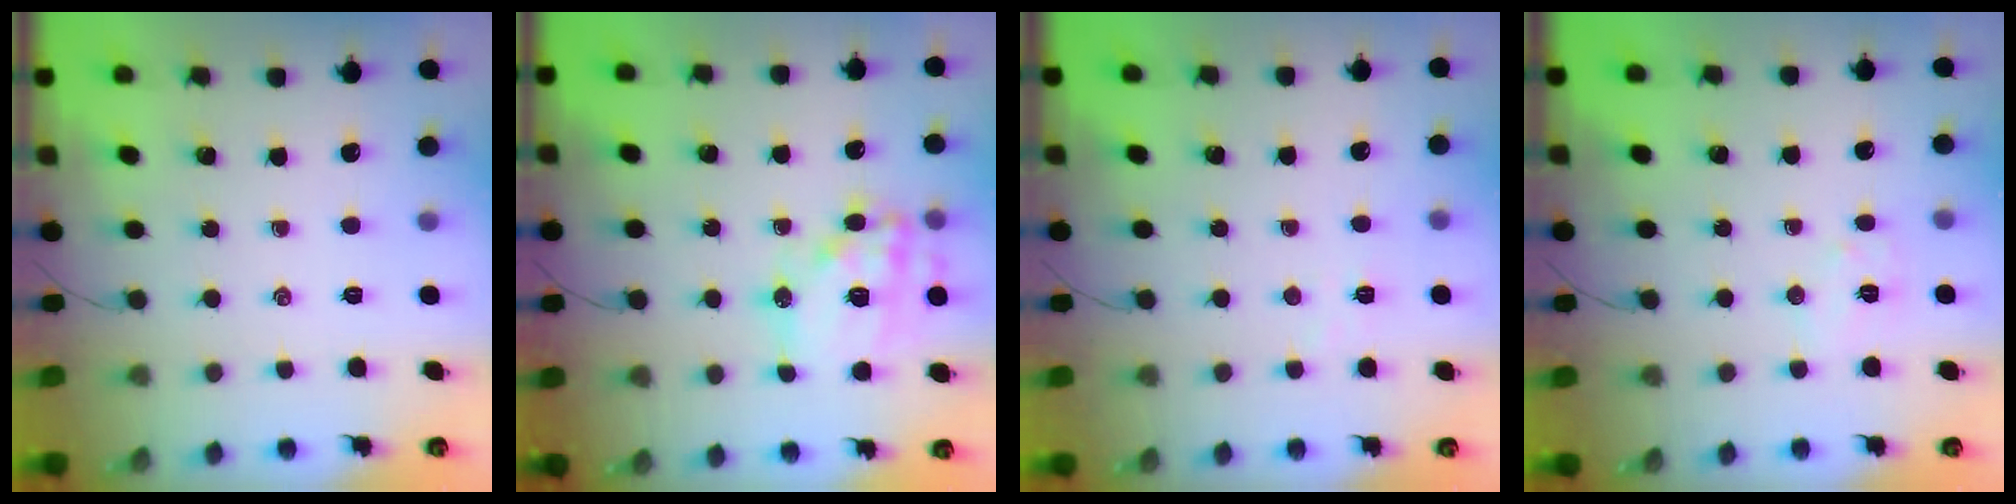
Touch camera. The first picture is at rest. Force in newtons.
{"total": 17.1, "press": 16.7, "slide": 3.3}
{"total": 2.5, "press": 2.4, "slide": 0.6}
{"total": 5.9, "press": 5.8, "slide": 1.2}